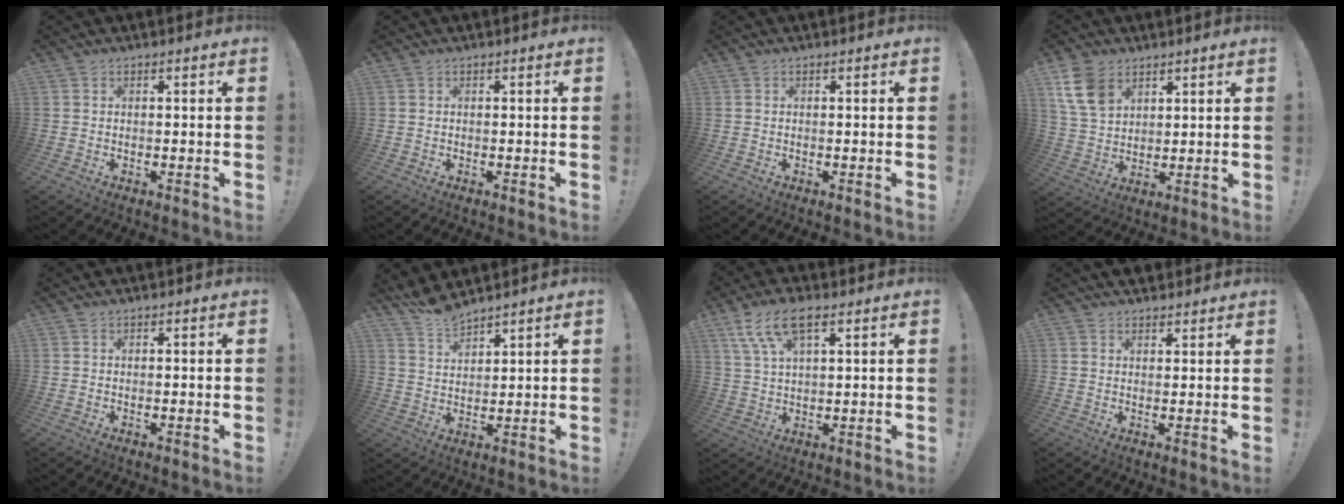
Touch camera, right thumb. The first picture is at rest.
{"total": 0.0}
{"total": 0.0}
{"total": 11.0, "force": [6.1, 7.3, 5.6], "torque": [-0.107, -0.020, 0.122]}
{"total": 0.0}
{"total": 6.3, "force": [6.1, 1.1, 1.2], "torque": [-0.042, -0.036, 0.117]}
{"total": 10.3, "force": [5.6, 4.1, 7.6], "torque": [-0.143, -0.011, 0.108]}
{"total": 2.5, "force": [2.2, 1.2, 0.2], "torque": [0.002, -0.012, 0.041]}